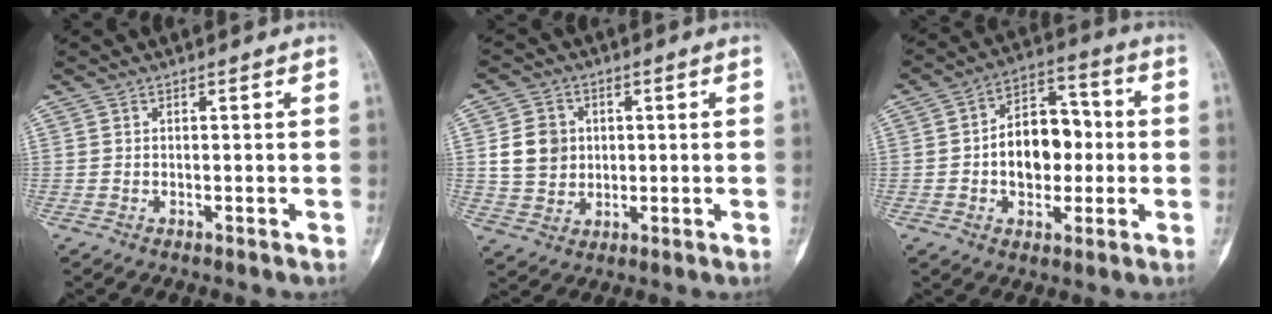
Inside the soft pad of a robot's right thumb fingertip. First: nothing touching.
{"total": 8.2, "force": [1.2, 7.3, 3.6], "torque": [-0.038, -0.004, 0.024]}
{"total": 13.2, "force": [-0.7, 9.1, 9.5], "torque": [-0.106, 0.035, -0.013]}